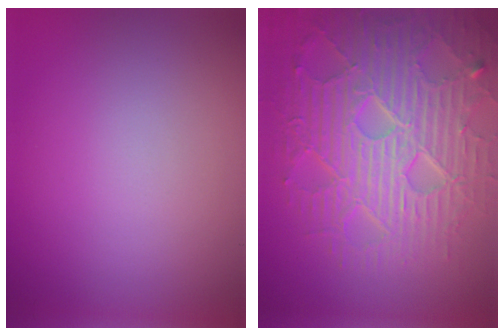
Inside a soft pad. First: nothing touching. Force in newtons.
{"total": 8.9, "press": 6.4, "slide": 6.2}